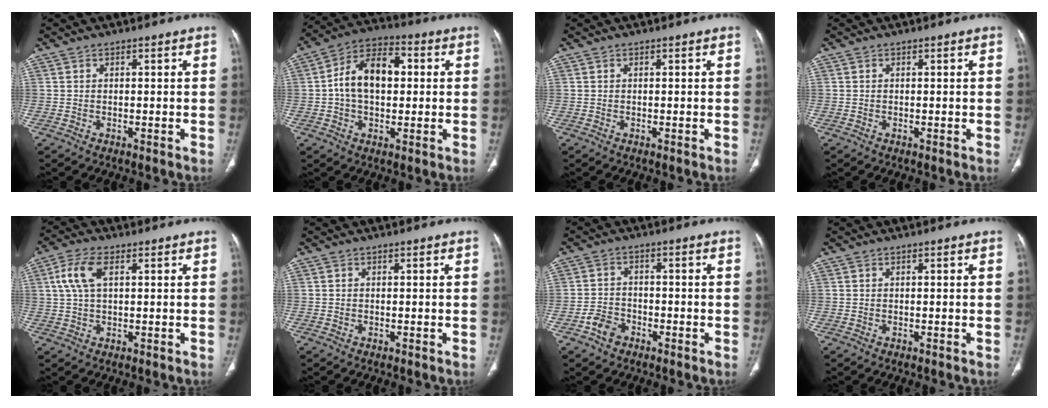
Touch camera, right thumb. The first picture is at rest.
{"total": 12.5, "force": [1.0, 7.9, 9.6], "torque": [-0.155, 0.029, 0.009]}
{"total": 0.0}
{"total": 0.0}
{"total": 6.4, "force": [1.9, 3.2, 5.3], "torque": [-0.123, 0.013, 0.039]}
{"total": 0.0}
{"total": 4.0, "force": [-2.3, 2.8, 1.6], "torque": [-0.022, 0.020, -0.042]}
{"total": 0.0}